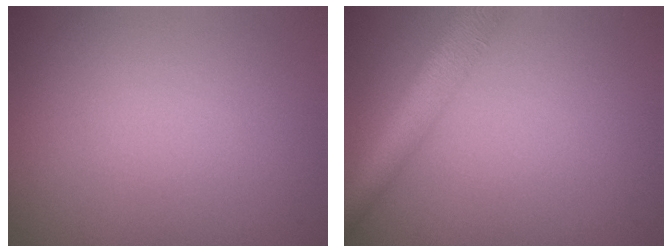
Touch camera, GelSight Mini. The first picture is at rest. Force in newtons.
{"total": 5.0, "press": 5.0, "slide": 0.3}